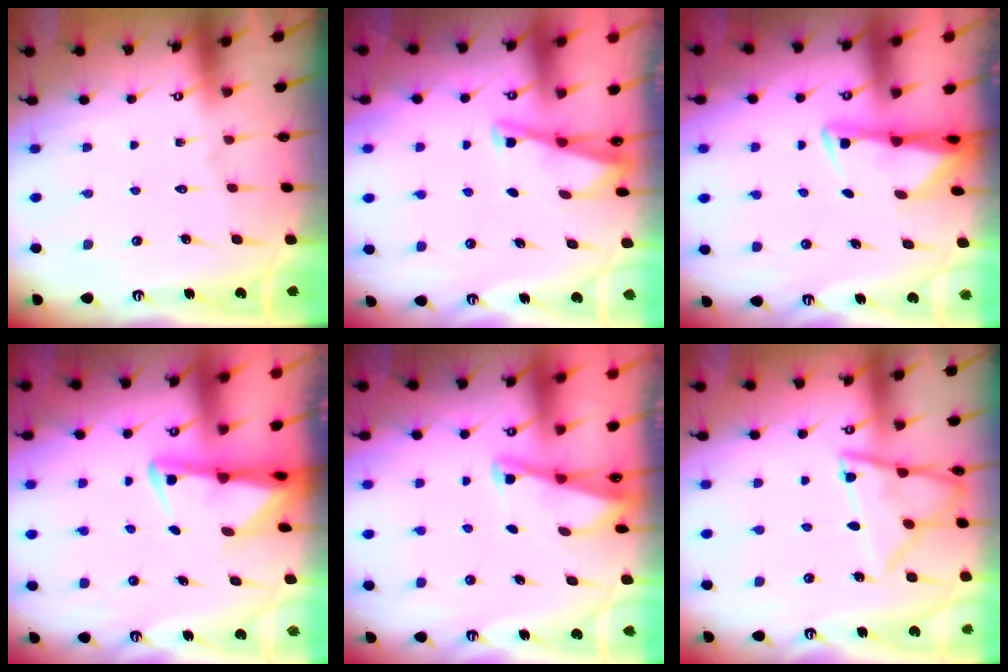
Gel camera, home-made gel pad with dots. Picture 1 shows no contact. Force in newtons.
{"total": 2.7, "press": 2.7, "slide": 0.2}
{"total": 3.0, "press": 3.0, "slide": 0.6}
{"total": 3.4, "press": 3.4, "slide": 0.7}
{"total": 2.0, "press": 2.0, "slide": 0.3}
{"total": 11.5, "press": 11.4, "slide": 0.9}